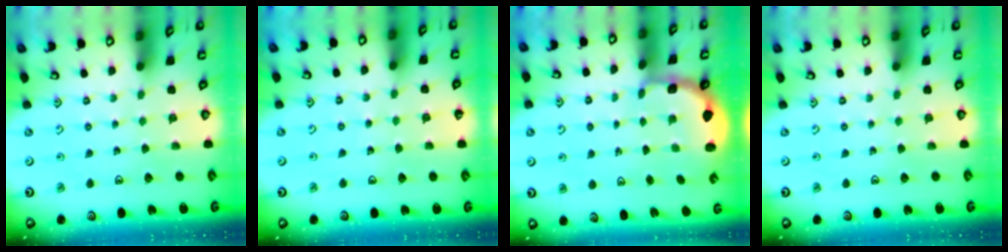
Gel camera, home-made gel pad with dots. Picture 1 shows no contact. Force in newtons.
{"total": 2.4, "press": 2.4, "slide": 0.3}
{"total": 2.8, "press": 2.3, "slide": 1.7}
{"total": 0.0}